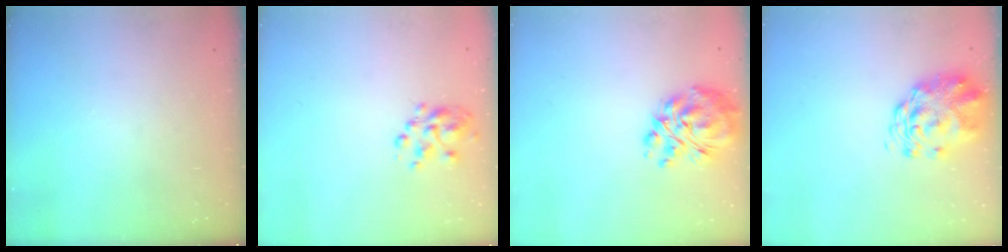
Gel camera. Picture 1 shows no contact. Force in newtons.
{"total": 4.9, "press": 4.7, "slide": 1.2}
{"total": 12.9, "press": 12.0, "slide": 4.5}
{"total": 2.9, "press": 2.7, "slide": 1.0}